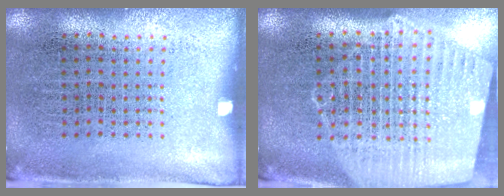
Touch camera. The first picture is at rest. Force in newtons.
{"total": 2.1, "press": 1.9, "slide": 0.9}